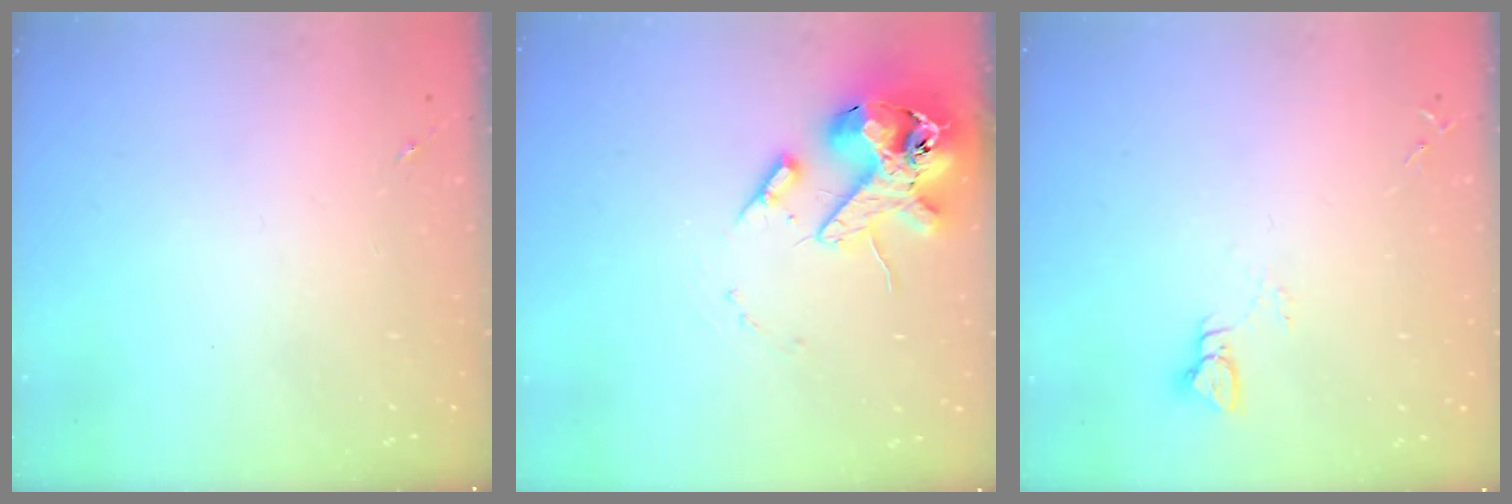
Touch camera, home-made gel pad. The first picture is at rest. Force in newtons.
{"total": 15.6, "press": 15.4, "slide": 2.4}
{"total": 3.0, "press": 3.0, "slide": 0.3}